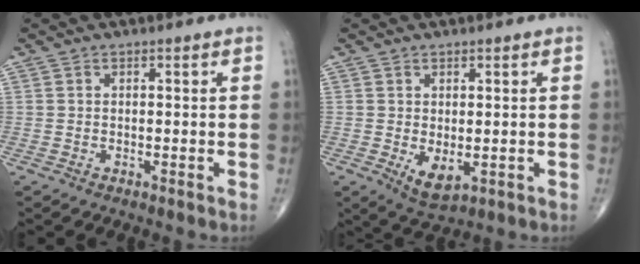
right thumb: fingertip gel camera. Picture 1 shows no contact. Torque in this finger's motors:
{"motor_torque": [-0.22, 0.45, 0.33, 0.42, 0.10]}